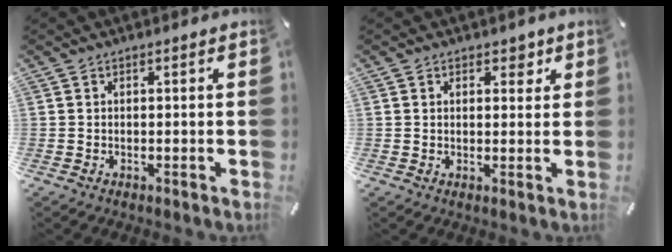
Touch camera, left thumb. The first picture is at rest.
{"total": 2.9, "force": [1.4, 2.0, 1.5], "torque": [-0.010, -0.002, 0.017]}